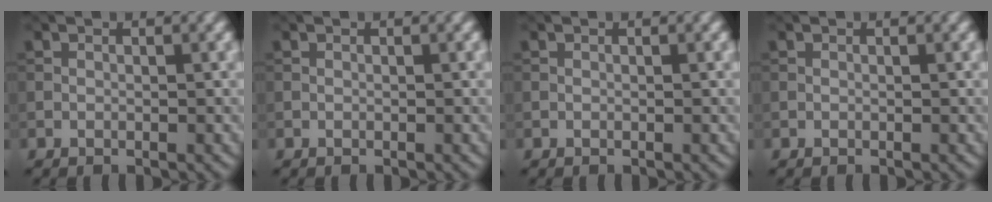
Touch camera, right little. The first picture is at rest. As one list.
[{"total": 0.0}, {"total": 0.0}, {"total": 0.0}]